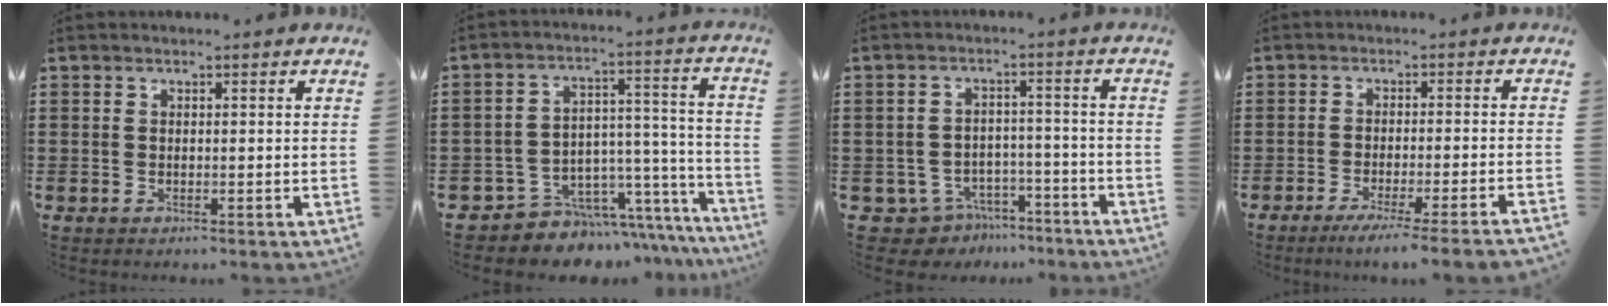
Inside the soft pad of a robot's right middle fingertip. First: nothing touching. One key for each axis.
{"total": 6.3, "fx": -5.5, "fy": 3.0, "fz": -0.1, "tx": -0.005, "ty": 0.002, "tz": -0.101}
{"total": 5.1, "fx": -4.7, "fy": 1.8, "fz": 0.6, "tx": -0.031, "ty": 0.008, "tz": -0.097}
{"total": 3.9, "fx": -3.3, "fy": -0.8, "fz": 2.0, "tx": -0.030, "ty": -0.015, "tz": -0.061}